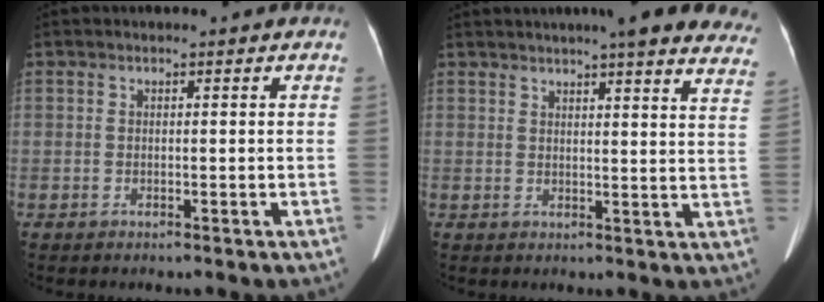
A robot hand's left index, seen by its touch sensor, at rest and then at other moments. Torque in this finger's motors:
{"motor_torque": [-0.24, -1.54, 0.04, 0.09]}